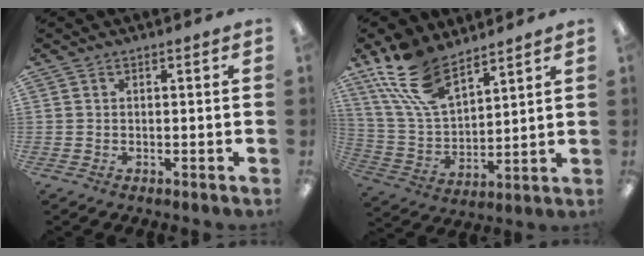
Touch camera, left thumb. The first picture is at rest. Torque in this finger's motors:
{"motor_torque": [0.76, 0.42, 1.48, -1.34, 0.58]}